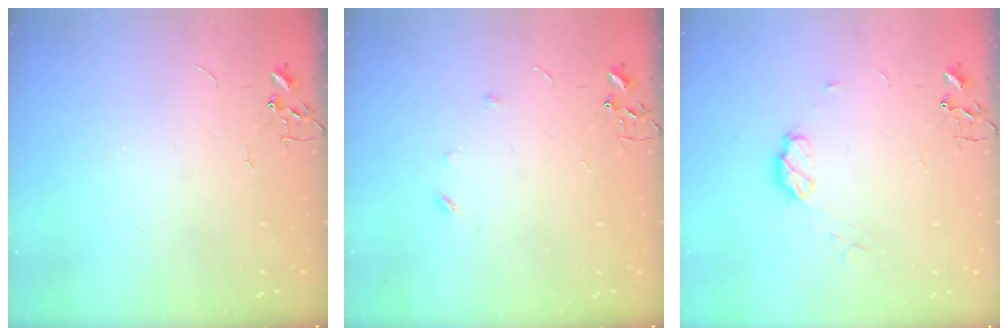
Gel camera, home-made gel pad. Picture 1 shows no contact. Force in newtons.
{"total": 3.6, "press": 3.5, "slide": 0.7}
{"total": 6.8, "press": 6.7, "slide": 0.6}